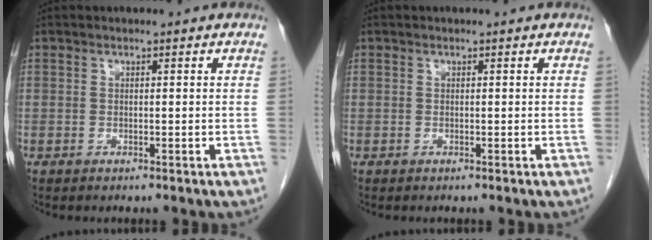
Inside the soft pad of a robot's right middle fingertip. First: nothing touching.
{"total": 0.0}